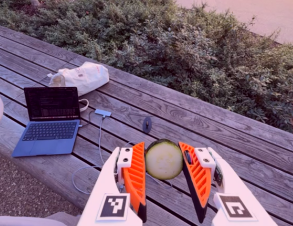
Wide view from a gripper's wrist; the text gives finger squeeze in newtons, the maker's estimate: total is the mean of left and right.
{"total": 8.9, "left": 8.3, "right": 9.5}